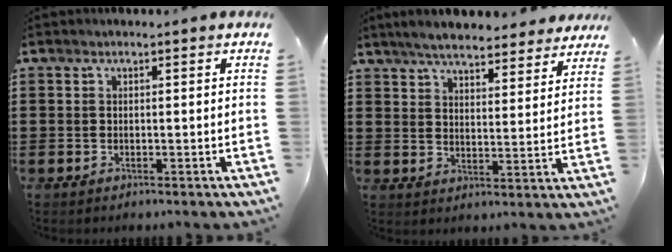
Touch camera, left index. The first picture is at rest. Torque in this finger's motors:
{"motor_torque": [1.05, -1.09, 0.77, 0.21]}